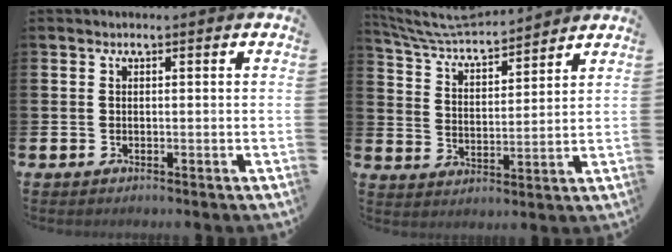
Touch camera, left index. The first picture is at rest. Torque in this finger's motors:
{"motor_torque": [0.26, -0.45, 0.08, 0.05]}